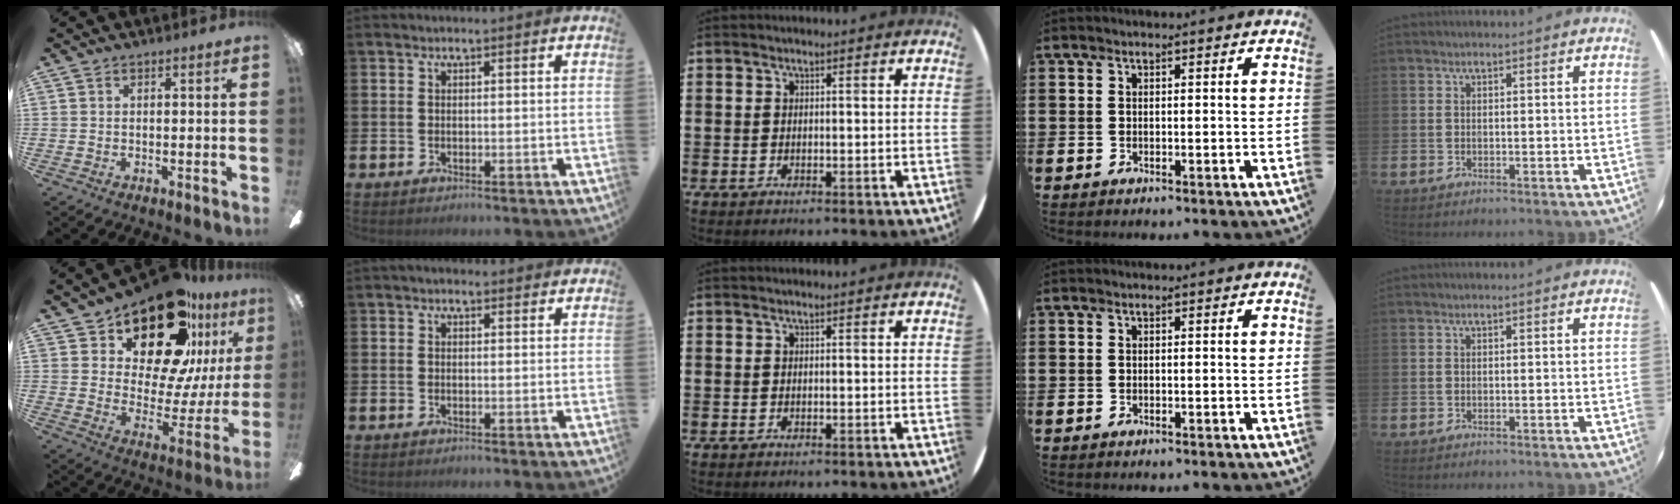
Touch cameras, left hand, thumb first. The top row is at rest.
{"thumb": {"total": 23.7, "force": [16.8, 10.1, 13.4], "torque": [-0.207, -0.107, 0.291]}, "index": {"total": 1.0, "force": [0.8, 0.5, 0.3], "torque": [0.002, 0.005, 0.011]}}